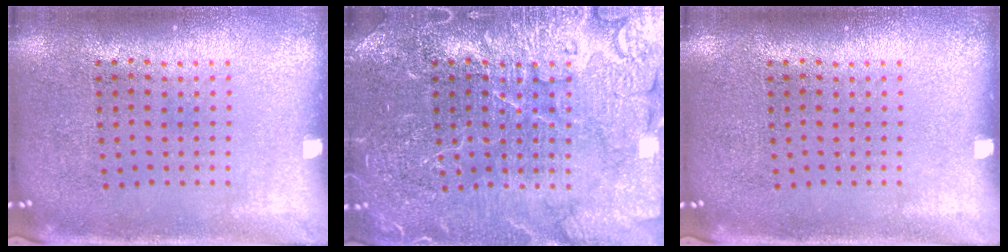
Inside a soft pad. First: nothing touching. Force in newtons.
{"total": 4.7, "press": 4.7, "slide": 0.7}
{"total": 0.0}